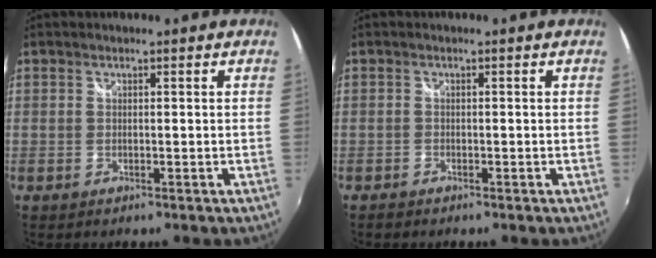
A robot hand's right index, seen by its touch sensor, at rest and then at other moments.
{"total": 1.3, "force": [-1.1, 0.6, 0.2], "torque": [-0.008, -0.002, -0.021]}